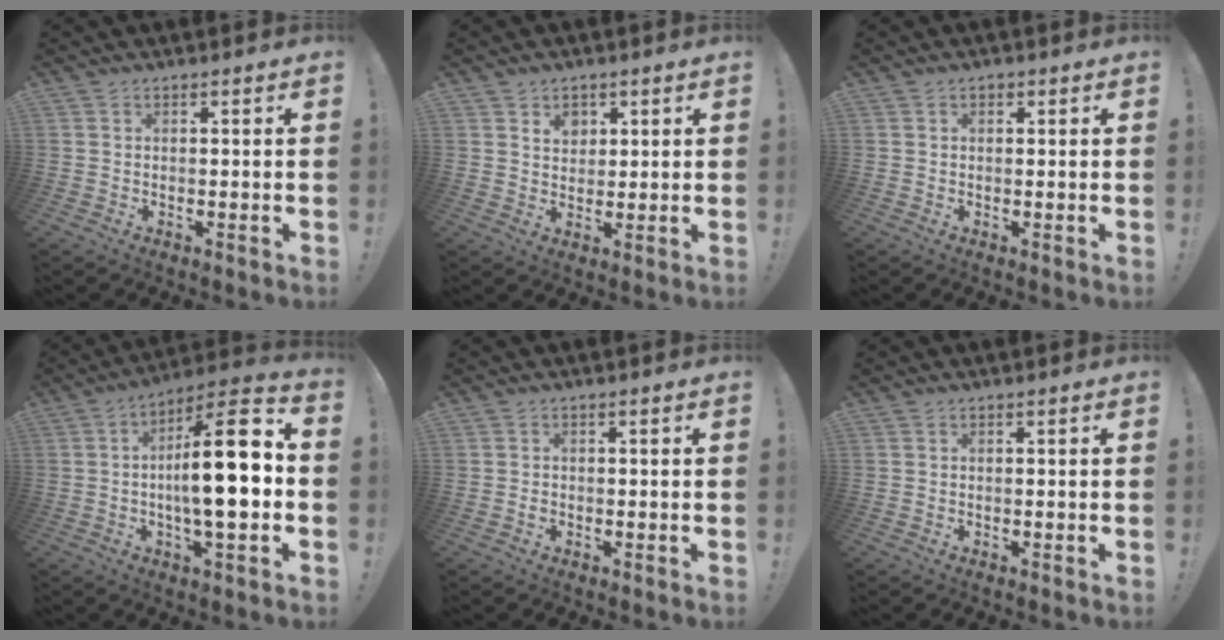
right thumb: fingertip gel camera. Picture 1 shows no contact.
{"total": 4.4, "force": [2.3, 3.5, 1.4], "torque": [-0.015, -0.008, 0.038]}
{"total": 0.8, "force": [0.2, 0.7, 0.3], "torque": [-0.007, 0.002, 0.003]}
{"total": 18.8, "force": [-1.3, 4.9, 18.1], "torque": [-0.293, 0.006, -0.030]}
{"total": 0.8, "force": [-0.5, 0.5, 0.3], "torque": [-0.010, 0.002, -0.008]}
{"total": 0.0}